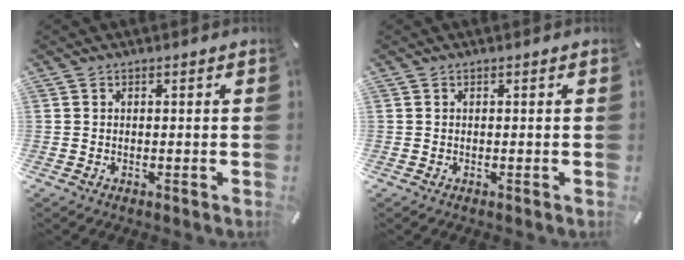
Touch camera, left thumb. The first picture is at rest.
{"total": 0.0}